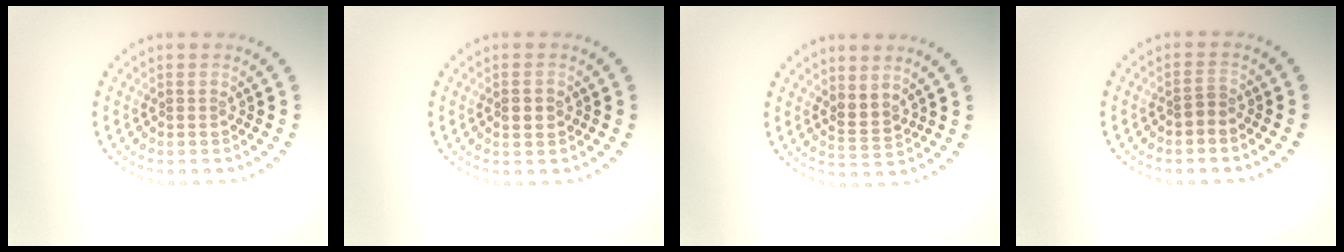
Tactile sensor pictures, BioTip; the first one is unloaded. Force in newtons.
{"total": 1.0, "press": 1.0, "slide": 0.0}
{"total": 2.0, "press": 1.5, "slide": 1.3}
{"total": 1.2, "press": 1.0, "slide": 0.7}